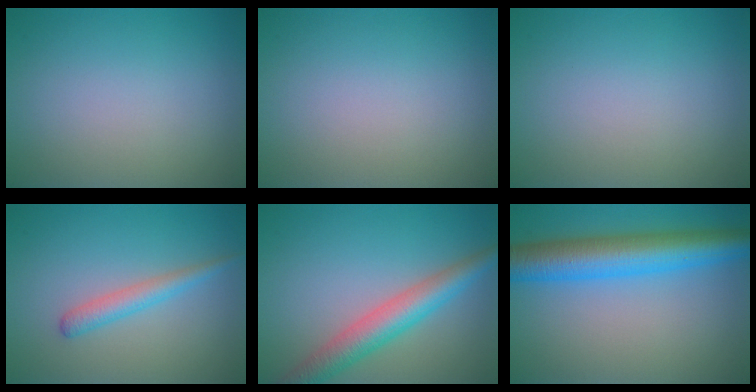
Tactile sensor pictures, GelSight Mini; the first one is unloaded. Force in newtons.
{"total": 0.0}
{"total": 0.0}
{"total": 2.1, "press": 2.1, "slide": 0.0}
{"total": 4.9, "press": 4.9, "slide": 0.2}
{"total": 7.9, "press": 7.9, "slide": 0.4}